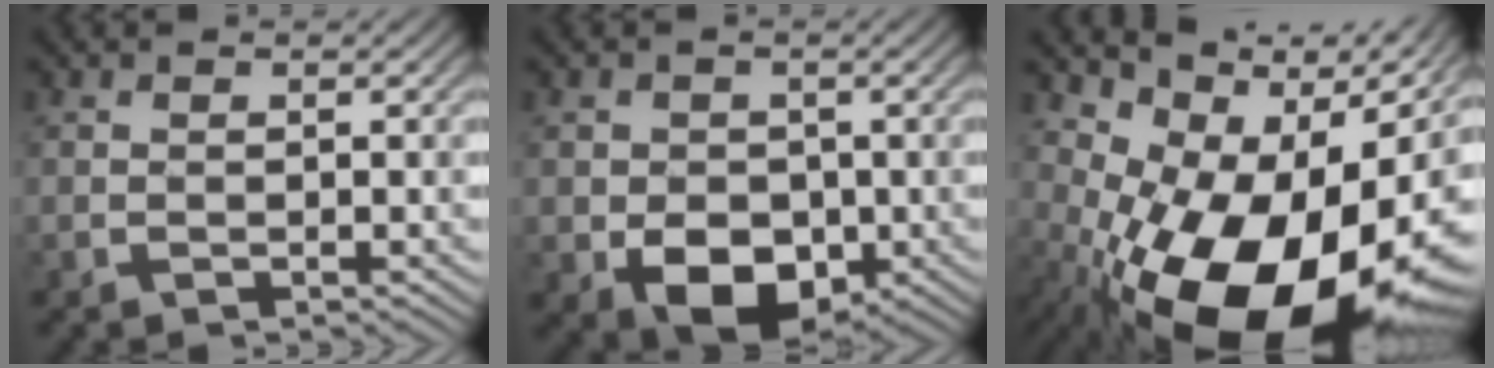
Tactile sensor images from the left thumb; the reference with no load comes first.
{"total": 7.1, "force": [-2.7, 5.0, 4.1], "torque": [-0.096, -0.017, -0.051]}
{"total": 18.8, "force": [-7.9, 10.5, 13.4], "torque": [-0.179, -0.030, -0.118]}